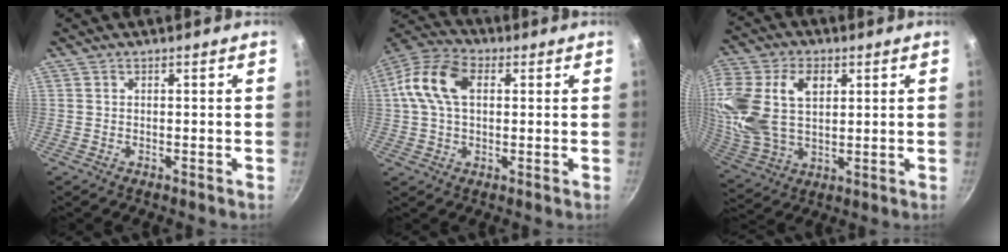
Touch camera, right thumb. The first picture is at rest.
{"total": 11.8, "force": [2.3, 7.5, 8.8], "torque": [-0.157, 0.023, 0.026]}
{"total": 20.0, "force": [5.4, 13.1, 14.1], "torque": [-0.307, -0.003, 0.106]}